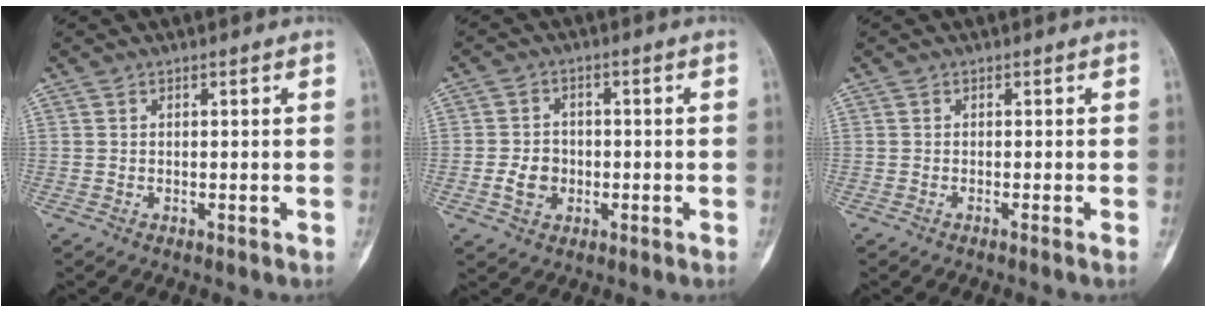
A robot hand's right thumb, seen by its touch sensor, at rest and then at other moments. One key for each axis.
{"total": 5.1, "fx": -1.2, "fy": 4.2, "fz": 2.6, "tx": -0.033, "ty": 0.010, "tz": -0.021}
{"total": 0.7, "fx": -0.4, "fy": -0.3, "fz": 0.5, "tx": -0.003, "ty": 0.003, "tz": -0.010}